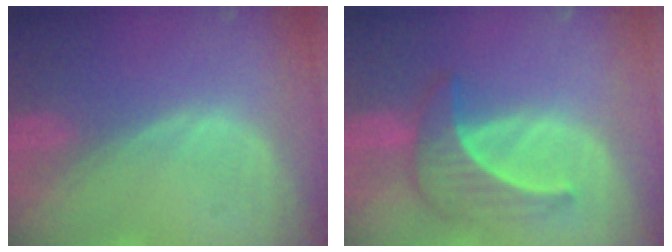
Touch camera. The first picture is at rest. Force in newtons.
{"total": 6.4, "press": 6.1, "slide": 1.9}